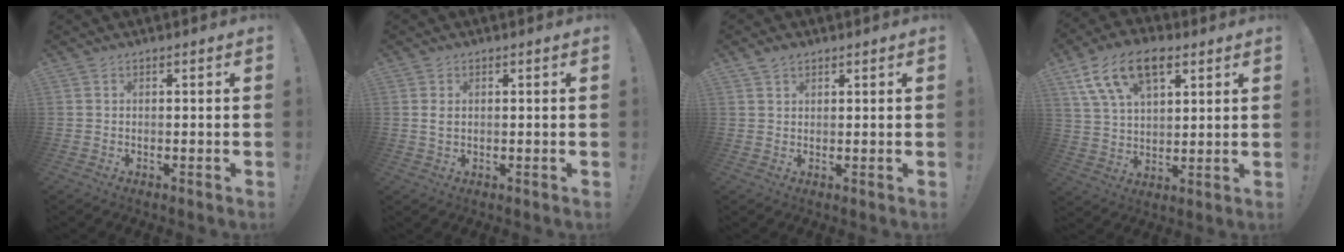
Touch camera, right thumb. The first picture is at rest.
{"total": 1.8, "force": [0.7, 1.0, 1.3], "torque": [-0.018, 0.000, 0.011]}
{"total": 2.2, "force": [1.7, 1.2, 0.8], "torque": [-0.011, -0.006, 0.031]}
{"total": 15.4, "force": [7.9, 8.7, 9.9], "torque": [-0.182, -0.022, 0.145]}